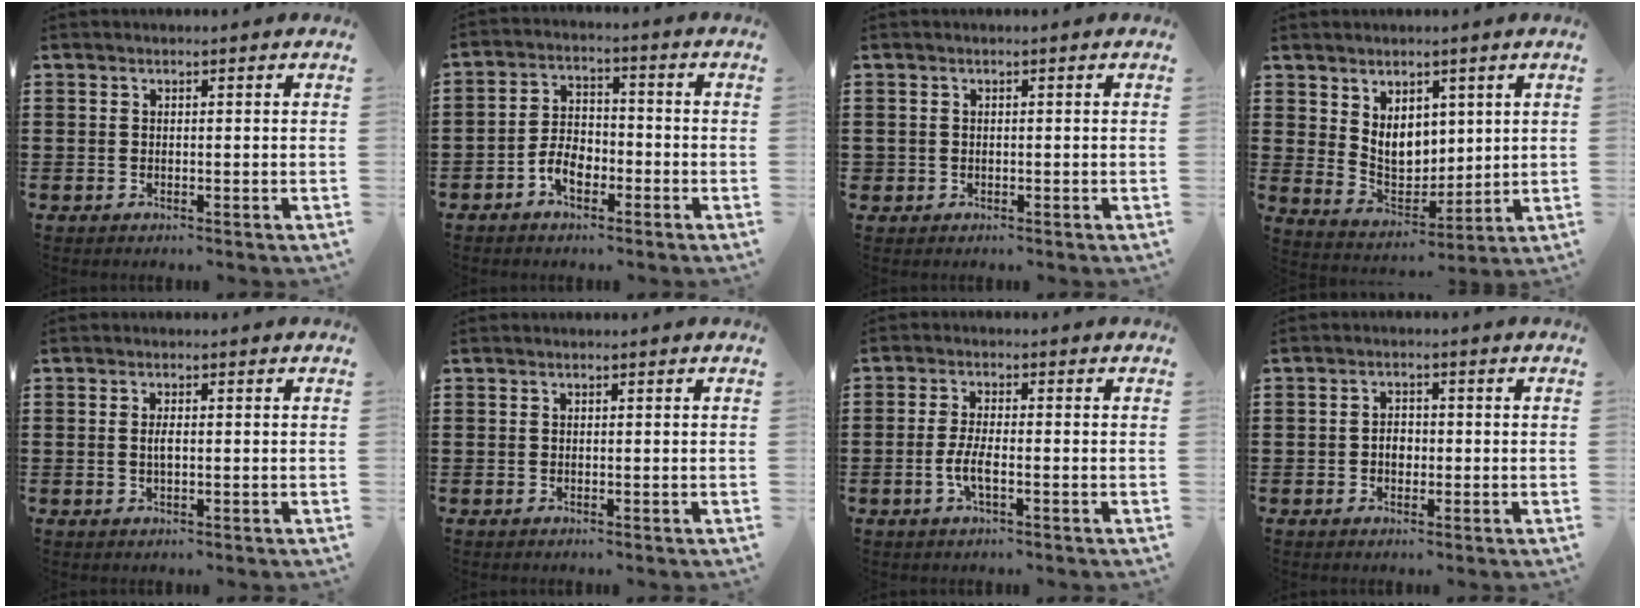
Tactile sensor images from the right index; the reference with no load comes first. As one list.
[{"total": 4.8, "force": [-2.5, 3.0, 2.8], "torque": [-0.066, 0.006, -0.052]}, {"total": 0.8, "force": [-0.1, 0.8, 0.1], "torque": [-0.005, 0.005, -0.005]}, {"total": 6.4, "force": [2.6, 4.7, 3.5], "torque": [-0.067, -0.007, 0.050]}, {"total": 1.8, "force": [0.0, 0.6, 1.7], "torque": [-0.033, 0.002, -0.002]}, {"total": 0.0}, {"total": 3.6, "force": [-1.3, 0.8, 3.2], "torque": [-0.071, -0.002, -0.027]}, {"total": 2.3, "force": [-0.4, 1.6, 1.6], "torque": [-0.033, 0.005, -0.010]}]